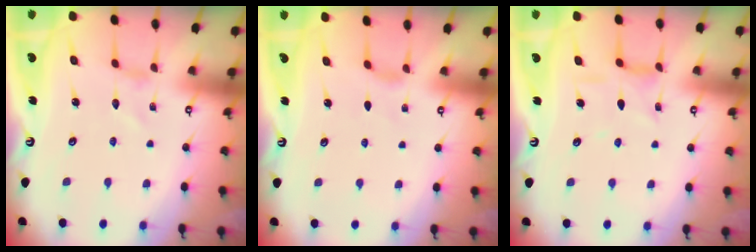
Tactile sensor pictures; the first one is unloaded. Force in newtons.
{"total": 2.1, "press": 2.0, "slide": 0.5}
{"total": 7.9, "press": 7.8, "slide": 0.7}